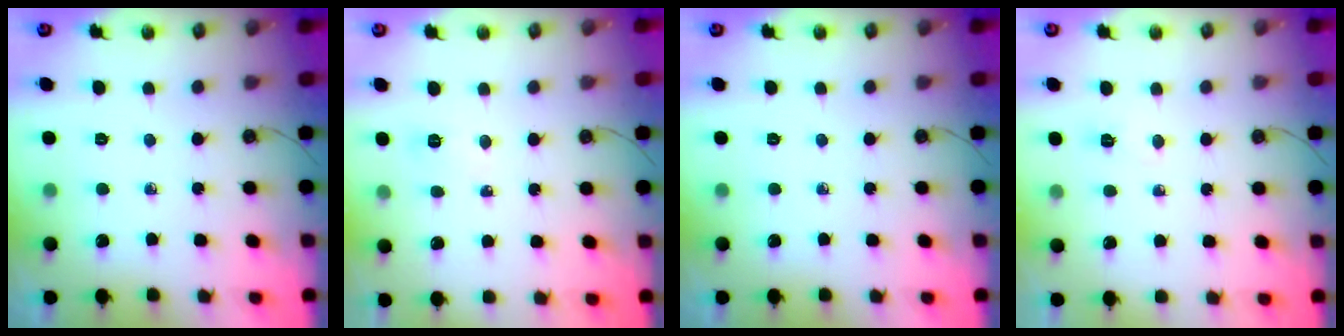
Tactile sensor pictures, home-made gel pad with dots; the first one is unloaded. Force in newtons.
{"total": 5.6, "press": 5.5, "slide": 1.2}
{"total": 0.0}
{"total": 4.8, "press": 4.8, "slide": 0.7}